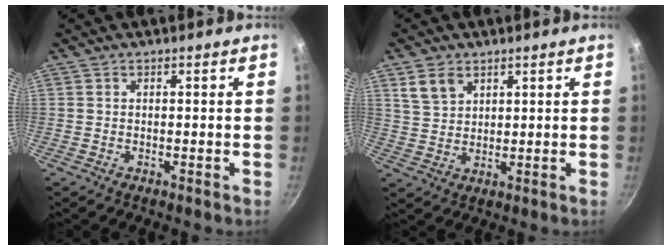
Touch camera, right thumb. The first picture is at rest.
{"total": 5.3, "force": [2.9, 3.6, 2.6], "torque": [-0.036, -0.007, 0.062]}